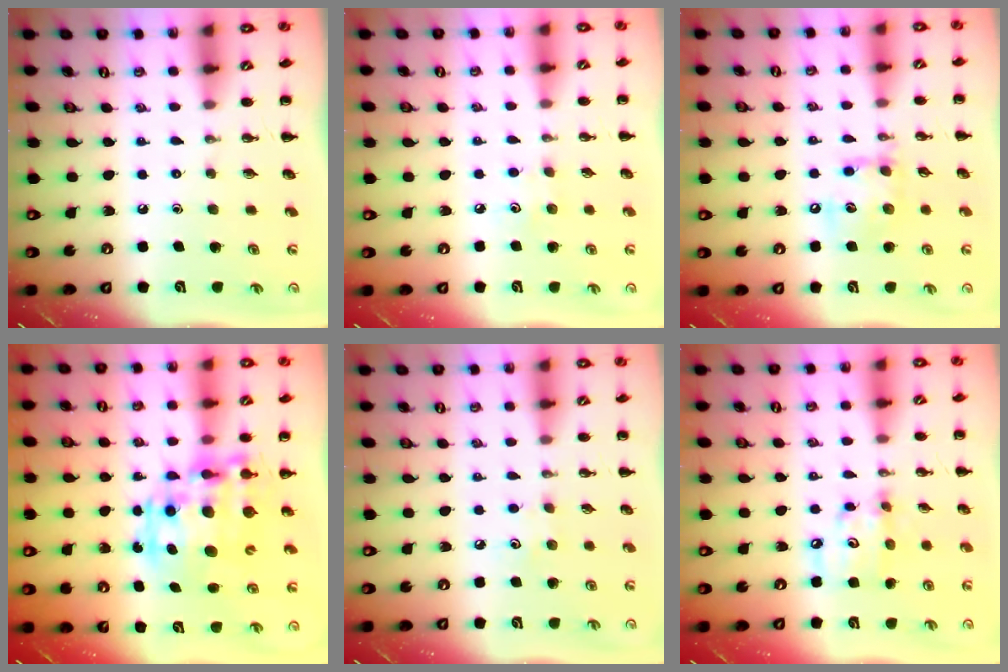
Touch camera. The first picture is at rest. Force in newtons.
{"total": 3.4, "press": 3.3, "slide": 0.8}
{"total": 11.9, "press": 11.7, "slide": 1.9}
{"total": 15.4, "press": 15.0, "slide": 3.4}
{"total": 3.4, "press": 3.3, "slide": 0.8}
{"total": 7.7, "press": 7.6, "slide": 1.4}